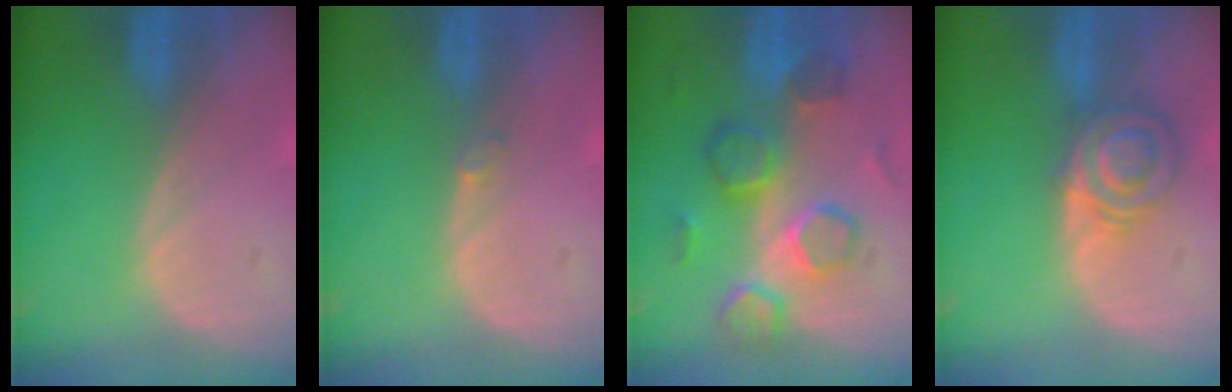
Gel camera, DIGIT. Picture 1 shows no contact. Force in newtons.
{"total": 0.6, "press": 0.6, "slide": 0.1}
{"total": 8.7, "press": 8.4, "slide": 2.2}
{"total": 5.8, "press": 5.7, "slide": 1.1}